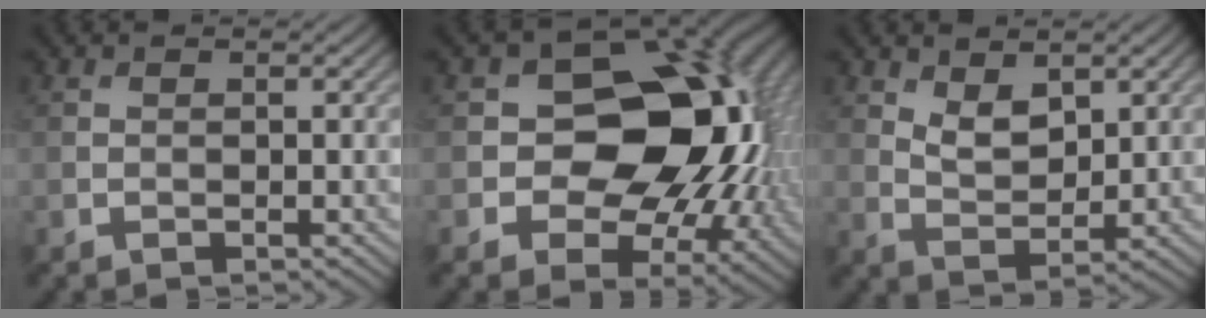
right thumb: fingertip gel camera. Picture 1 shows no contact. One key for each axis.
{"total": 15.4, "fx": 0.7, "fy": 11.1, "fz": 10.7, "tx": -0.131, "ty": -0.009, "tz": 0.012}
{"total": 4.1, "fx": 2.2, "fy": 2.2, "fz": 2.7, "tx": -0.058, "ty": -0.009, "tz": 0.045}